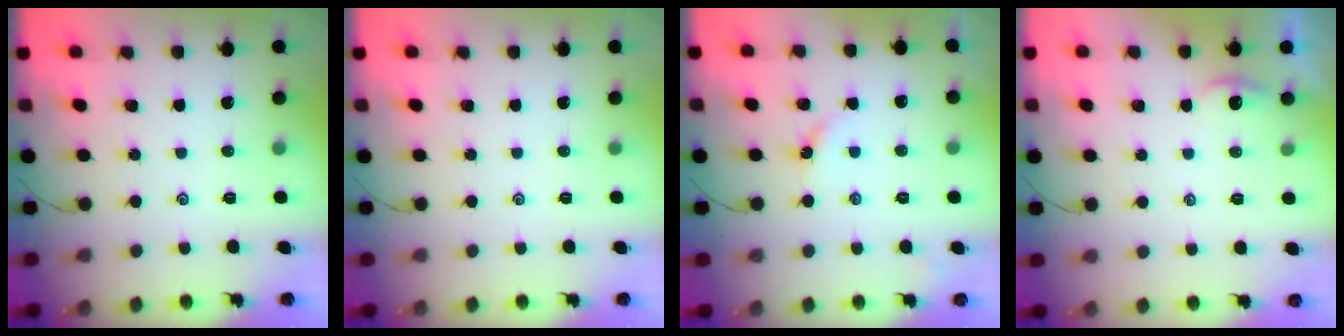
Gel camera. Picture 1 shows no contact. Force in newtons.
{"total": 0.0}
{"total": 2.6, "press": 2.6, "slide": 0.3}
{"total": 2.0, "press": 2.0, "slide": 0.1}